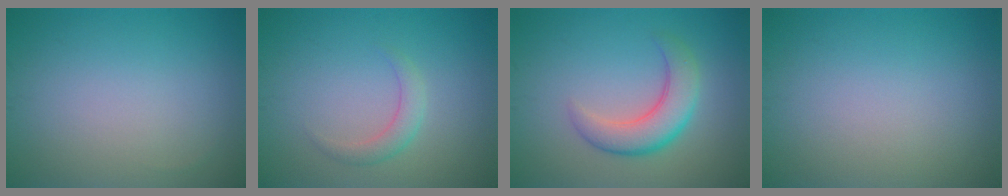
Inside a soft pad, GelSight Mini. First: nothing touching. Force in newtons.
{"total": 1.8, "press": 1.8, "slide": 0.0}
{"total": 4.6, "press": 4.5, "slide": 0.3}
{"total": 0.0}